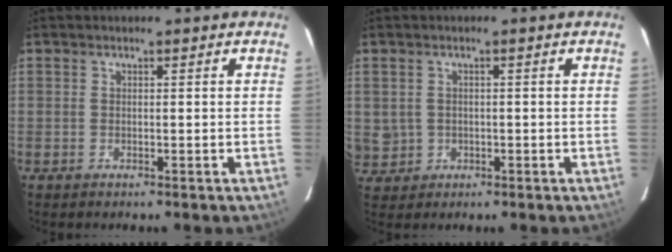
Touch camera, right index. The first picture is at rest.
{"total": 5.0, "force": [-0.2, 4.8, 1.4], "torque": [-0.038, 0.004, 0.013]}